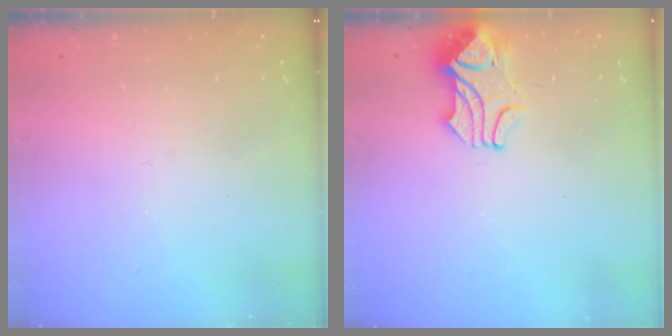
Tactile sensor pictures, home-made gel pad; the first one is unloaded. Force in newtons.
{"total": 2.4, "press": 2.2, "slide": 1.0}